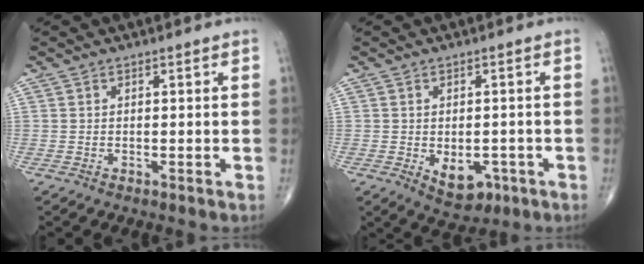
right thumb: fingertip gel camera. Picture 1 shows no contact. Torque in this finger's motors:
{"motor_torque": [-0.23, 0.41, 0.00, -0.10, 0.15]}